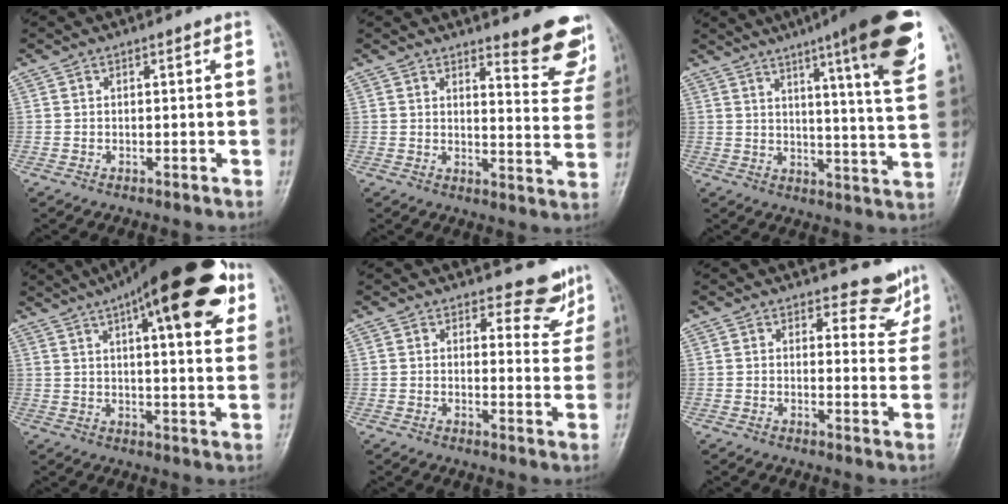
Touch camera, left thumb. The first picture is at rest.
{"total": 11.3, "force": [9.1, 2.6, 6.1], "torque": [-0.040, -0.074, 0.100]}
{"total": 19.6, "force": [11.1, 2.1, 16.1], "torque": [-0.205, -0.043, 0.146]}
{"total": 23.7, "force": [12.2, 7.2, 19.1], "torque": [-0.255, -0.007, 0.170]}
{"total": 6.5, "force": [5.8, 2.7, 0.8], "torque": [0.018, -0.051, 0.059]}
{"total": 6.0, "force": [5.6, 2.4, 0.1], "torque": [0.028, -0.050, 0.053]}